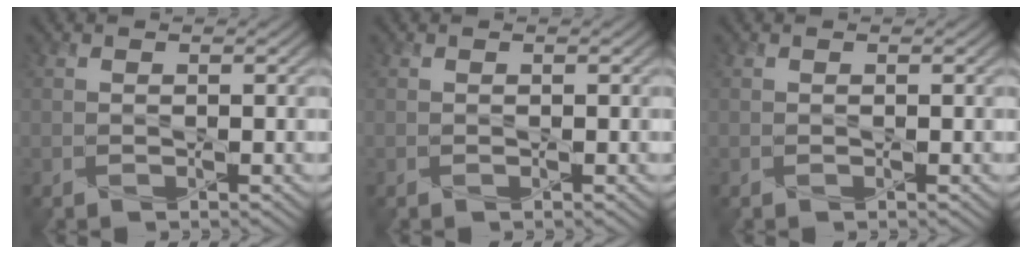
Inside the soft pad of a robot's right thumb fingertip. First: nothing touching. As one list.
[{"total": 0.0}, {"total": 0.0}]